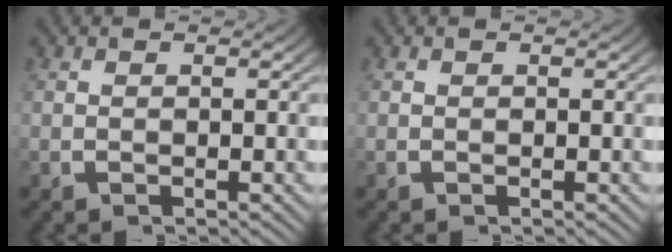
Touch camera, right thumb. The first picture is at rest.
{"total": 0.0}